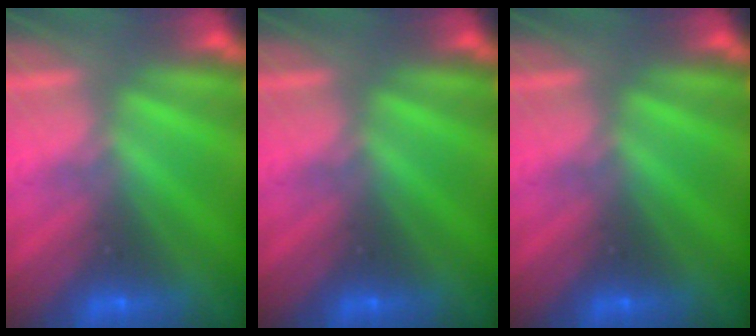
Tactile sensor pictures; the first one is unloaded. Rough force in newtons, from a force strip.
{"total": 0.0}
{"total": 0.0}